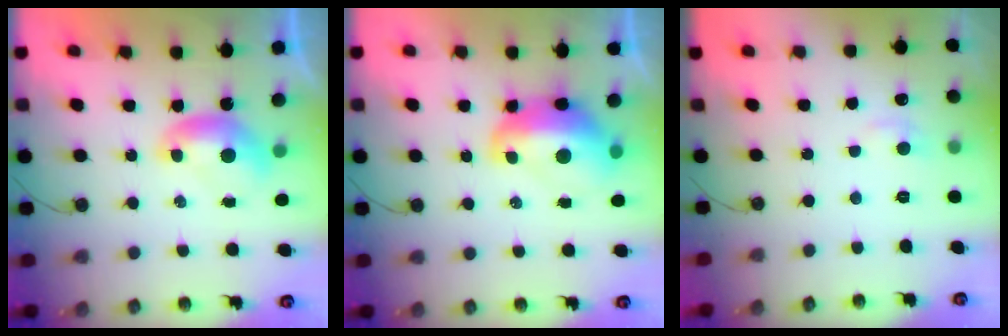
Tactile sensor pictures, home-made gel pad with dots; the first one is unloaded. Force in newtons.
{"total": 6.0, "press": 5.9, "slide": 1.2}
{"total": 0.9, "press": 0.5, "slide": 0.8}